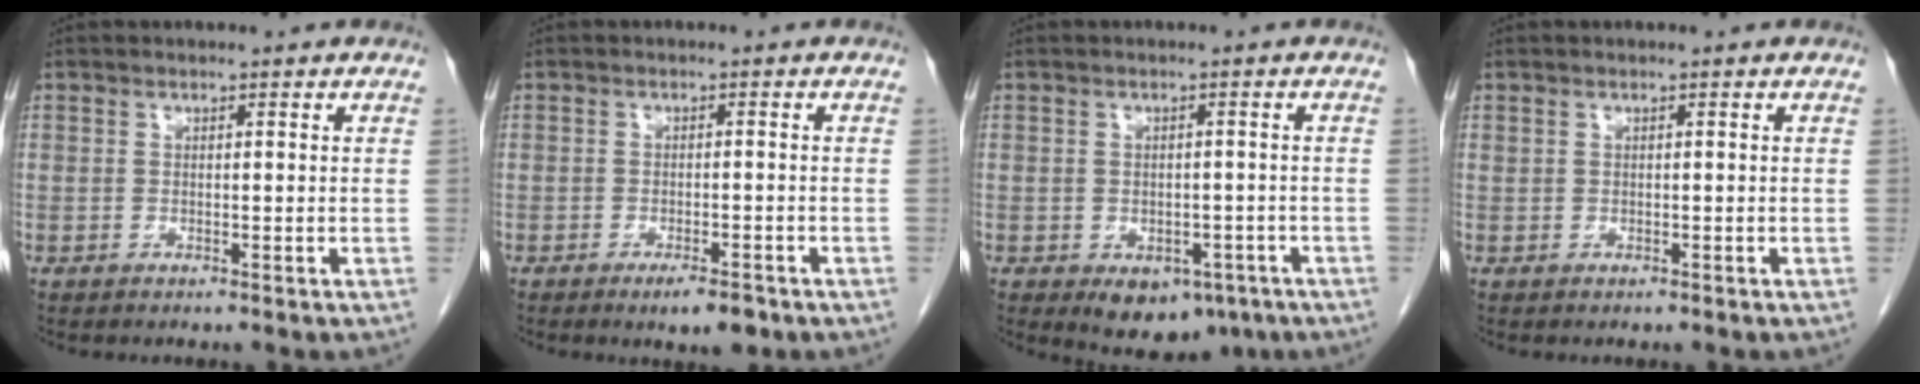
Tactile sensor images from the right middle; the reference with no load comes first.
{"total": 2.5, "force": [-1.7, 0.5, 1.8], "torque": [-0.026, -0.001, -0.023]}
{"total": 7.5, "force": [-4.2, 4.7, 4.1], "torque": [-0.037, 0.003, -0.049]}
{"total": 0.0}